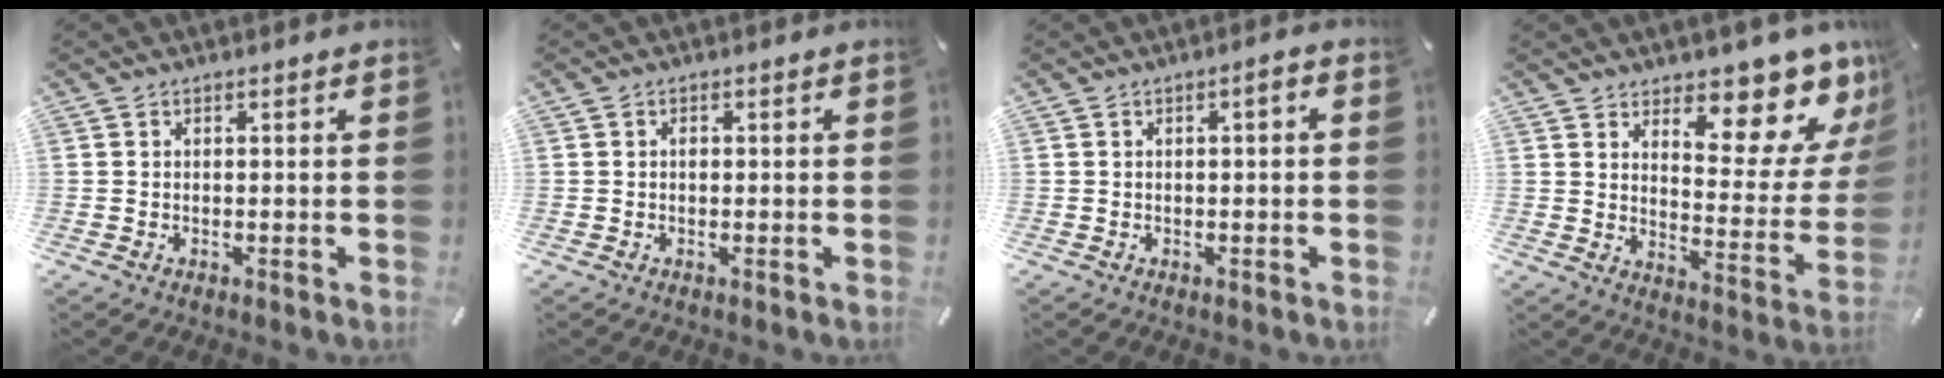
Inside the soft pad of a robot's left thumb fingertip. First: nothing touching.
{"total": 0.8, "force": [0.0, 0.6, 0.6], "torque": [-0.014, 0.002, -0.001]}
{"total": 1.9, "force": [-0.5, 0.5, 1.7], "torque": [-0.030, 0.005, -0.011]}
{"total": 12.8, "force": [10.2, 4.6, 6.2], "torque": [-0.054, -0.110, 0.163]}